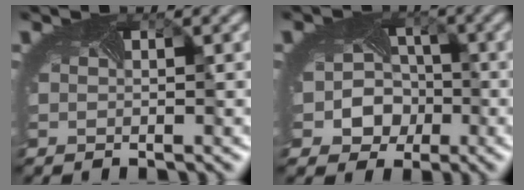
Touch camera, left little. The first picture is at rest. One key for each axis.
{"total": 5.4, "fx": -1.3, "fy": 4.8, "fz": 2.0, "tx": -0.015, "ty": -0.009, "tz": -0.025}